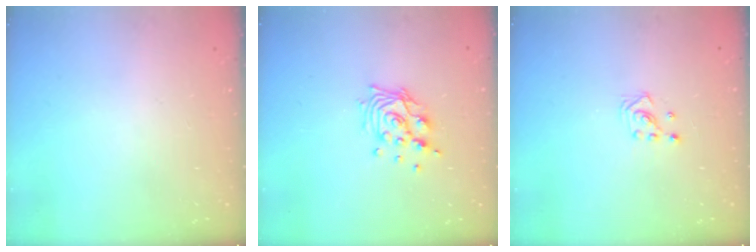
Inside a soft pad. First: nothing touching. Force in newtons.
{"total": 11.1, "press": 10.9, "slide": 1.6}
{"total": 2.6, "press": 2.6, "slide": 0.3}